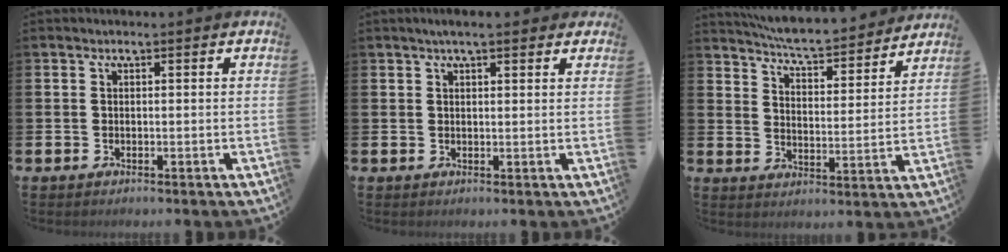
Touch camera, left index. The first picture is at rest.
{"total": 2.7, "force": [2.2, 0.6, 1.4], "torque": [-0.024, 0.001, 0.038]}
{"total": 6.6, "force": [6.4, 0.2, 1.3], "torque": [-0.050, -0.052, 0.110]}